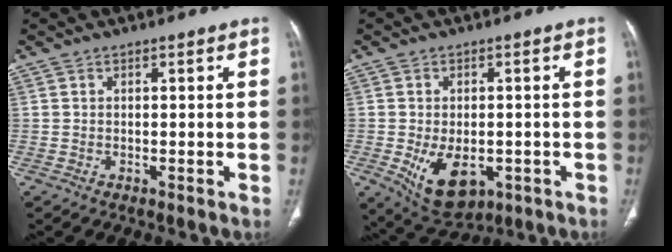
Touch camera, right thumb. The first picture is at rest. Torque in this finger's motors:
{"motor_torque": [-0.51, 0.64, -0.07, 0.07, 0.19]}